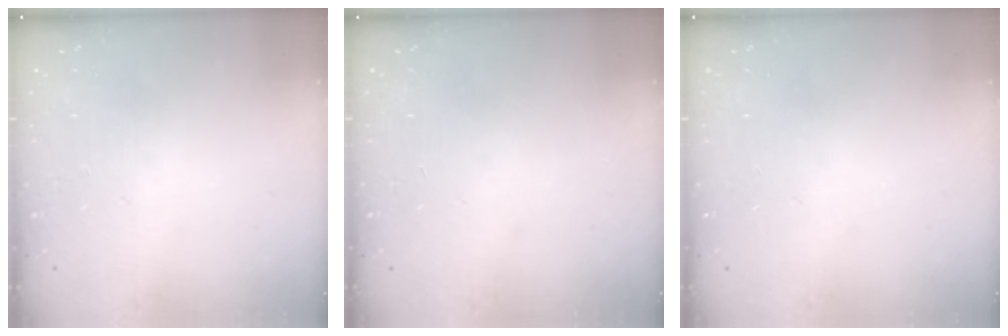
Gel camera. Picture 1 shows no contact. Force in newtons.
{"total": 0.0}
{"total": 0.0}